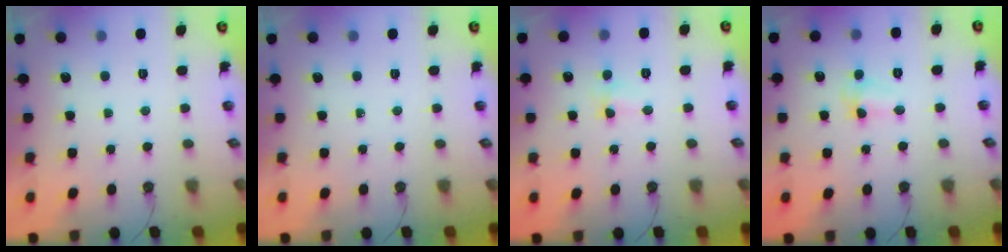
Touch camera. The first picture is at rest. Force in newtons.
{"total": 0.0}
{"total": 3.3, "press": 3.3, "slide": 0.4}
{"total": 2.6, "press": 2.6, "slide": 0.6}